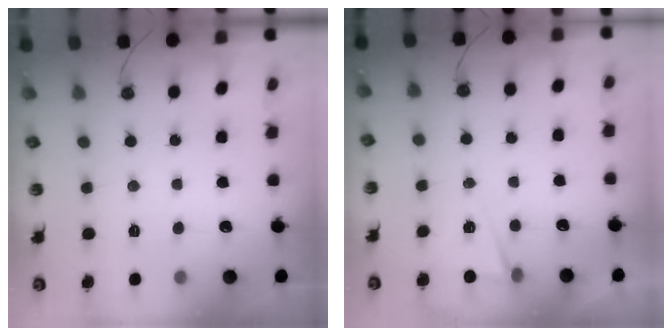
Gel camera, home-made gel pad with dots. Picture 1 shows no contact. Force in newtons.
{"total": 4.9, "press": 2.0, "slide": 4.4}